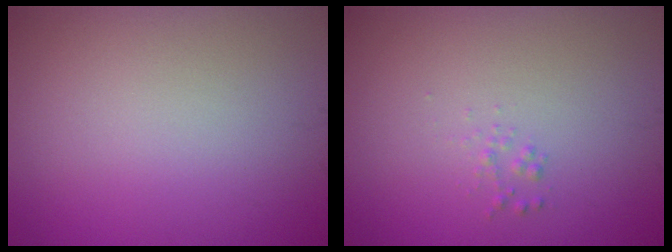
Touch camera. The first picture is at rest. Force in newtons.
{"total": 0.7, "press": 0.7, "slide": 0.0}